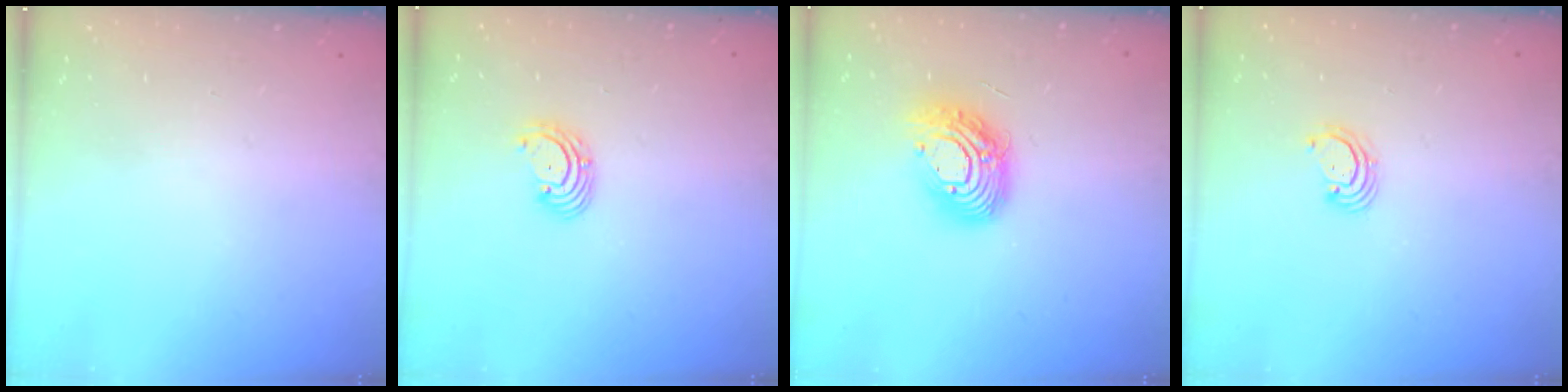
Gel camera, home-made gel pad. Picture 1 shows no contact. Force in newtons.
{"total": 2.9, "press": 2.9, "slide": 0.1}
{"total": 14.4, "press": 14.3, "slide": 1.3}
{"total": 2.8, "press": 2.8, "slide": 0.3}